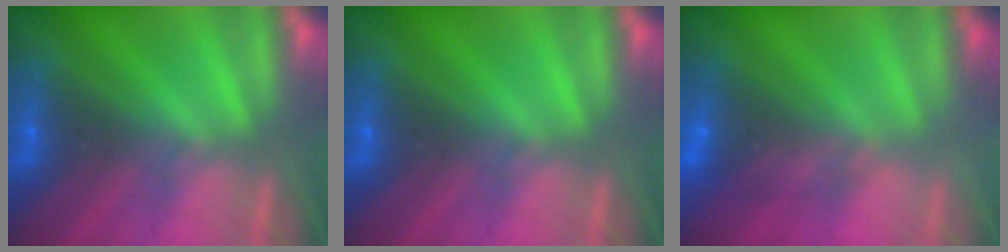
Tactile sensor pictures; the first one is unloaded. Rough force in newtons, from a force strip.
{"total": 0.0}
{"total": 4.6}